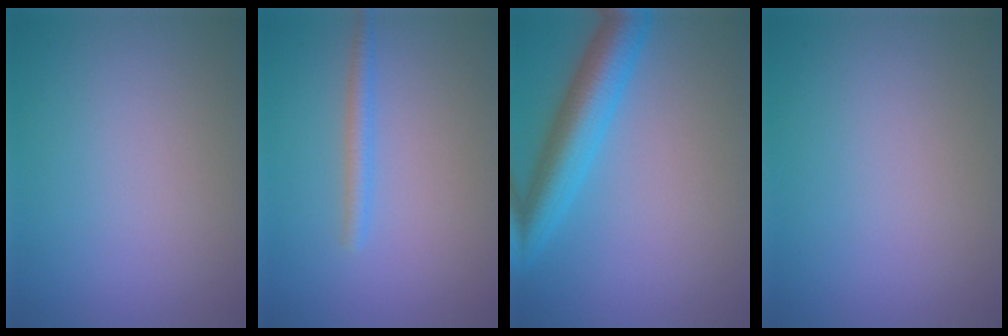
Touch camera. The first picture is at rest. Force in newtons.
{"total": 1.7, "press": 1.7, "slide": 0.1}
{"total": 5.4, "press": 5.4, "slide": 0.2}
{"total": 0.0}